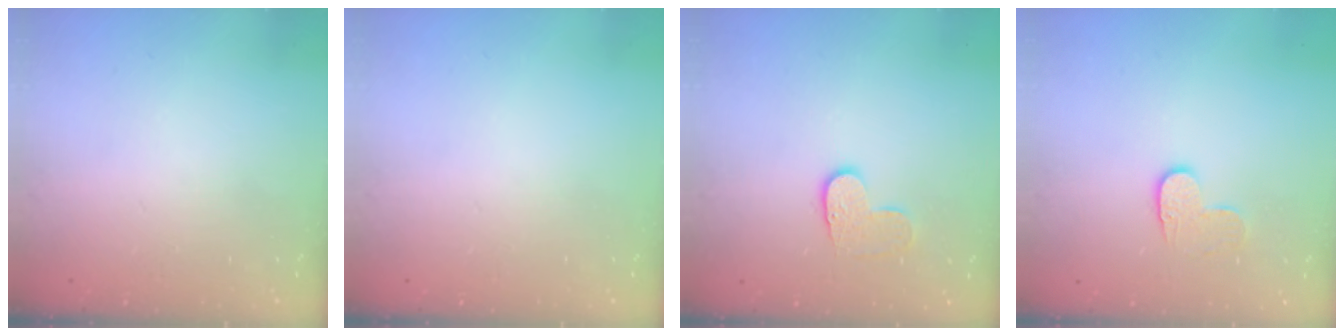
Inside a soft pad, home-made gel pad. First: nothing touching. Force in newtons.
{"total": 0.0}
{"total": 6.4, "press": 6.4, "slide": 0.4}
{"total": 6.7, "press": 6.7, "slide": 0.5}